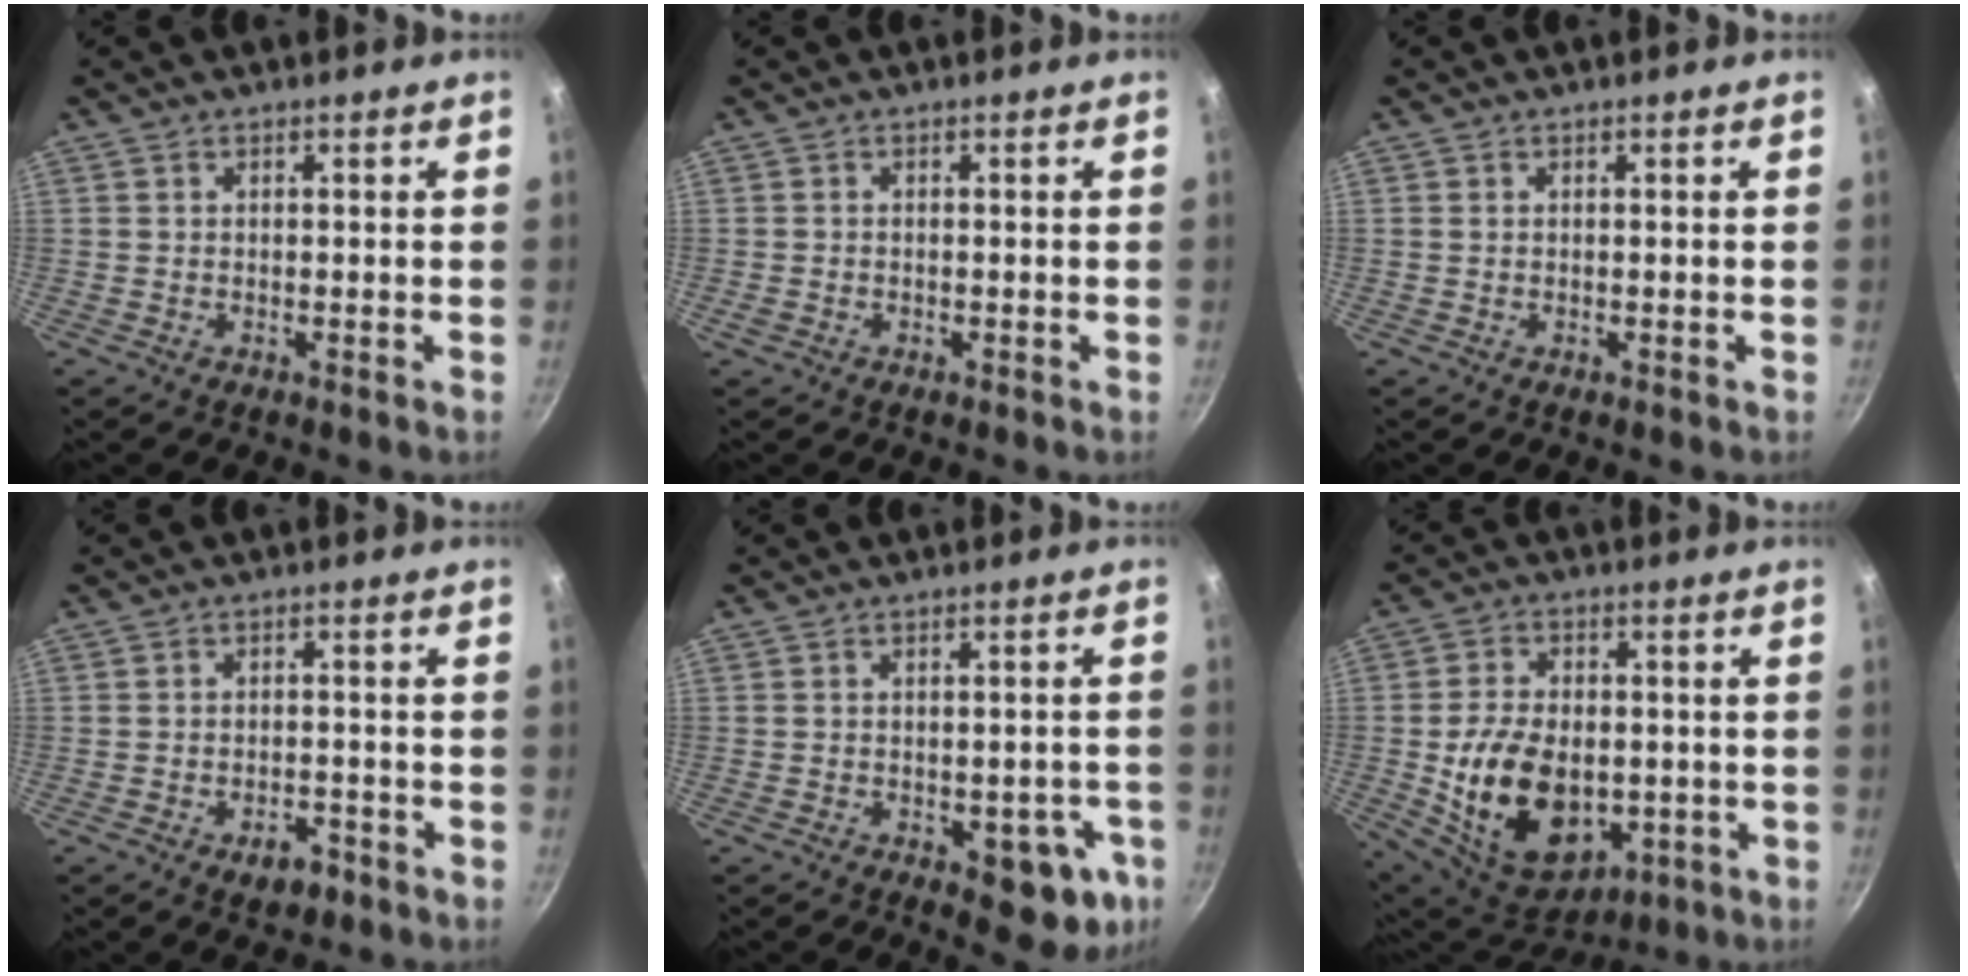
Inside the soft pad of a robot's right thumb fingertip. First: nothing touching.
{"total": 0.9, "force": [-0.4, 0.6, 0.4], "torque": [-0.008, 0.000, -0.009]}
{"total": 0.0}
{"total": 4.3, "force": [-2.5, 2.5, 2.5], "torque": [-0.026, 0.019, -0.031]}
{"total": 10.9, "force": [-3.6, 5.6, 8.6], "torque": [-0.055, 0.009, -0.039]}
{"total": 18.6, "force": [-2.7, 12.5, 13.6], "torque": [-0.215, 0.000, -0.025]}